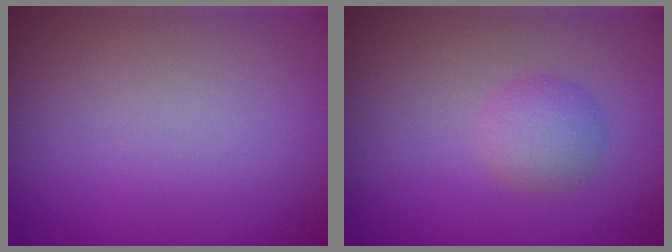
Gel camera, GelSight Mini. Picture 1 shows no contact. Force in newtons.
{"total": 2.0, "press": 2.0, "slide": 0.0}